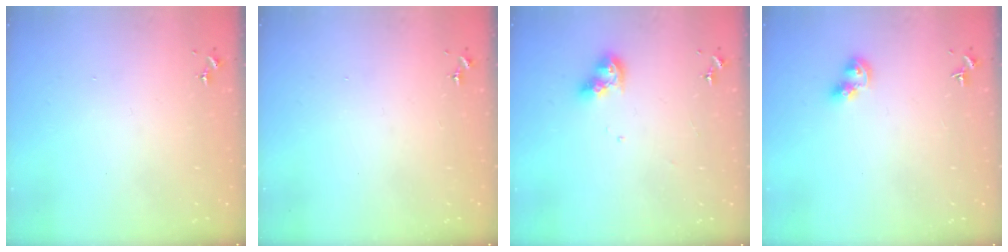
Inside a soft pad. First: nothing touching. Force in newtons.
{"total": 0.0}
{"total": 9.4, "press": 9.4, "slide": 1.1}
{"total": 7.8, "press": 7.7, "slide": 0.8}